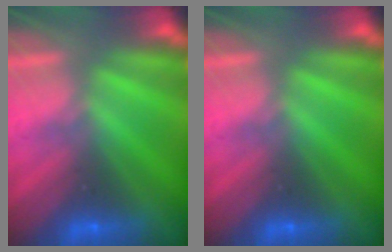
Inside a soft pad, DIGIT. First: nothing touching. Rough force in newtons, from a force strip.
{"total": 0.0}